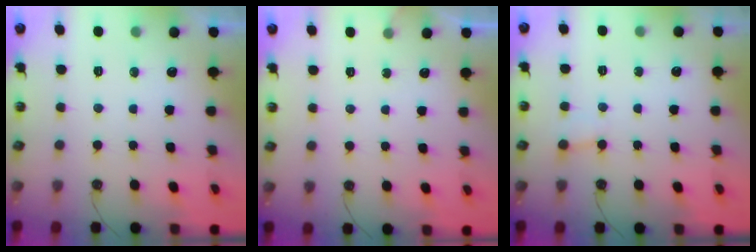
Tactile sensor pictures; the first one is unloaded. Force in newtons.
{"total": 2.2, "press": 2.2, "slide": 0.1}
{"total": 3.3, "press": 3.3, "slide": 0.3}